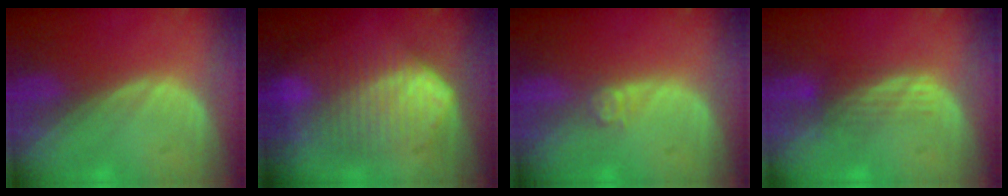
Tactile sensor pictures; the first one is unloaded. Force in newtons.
{"total": 10.5, "press": 10.4, "slide": 0.5}
{"total": 2.4, "press": 2.0, "slide": 1.3}
{"total": 3.6, "press": 2.9, "slide": 2.2}